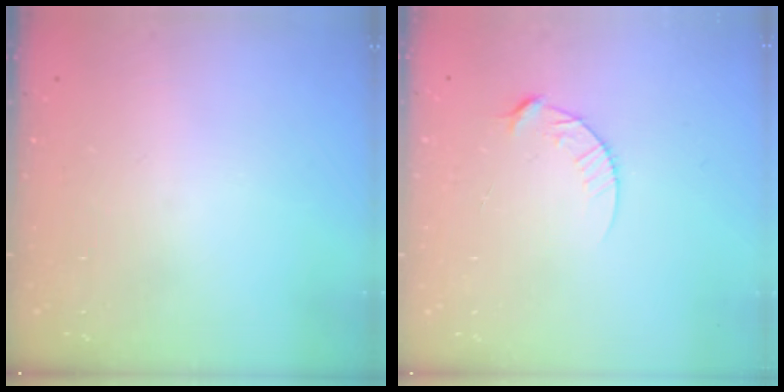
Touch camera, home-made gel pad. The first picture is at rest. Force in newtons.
{"total": 6.6, "press": 6.6, "slide": 0.7}